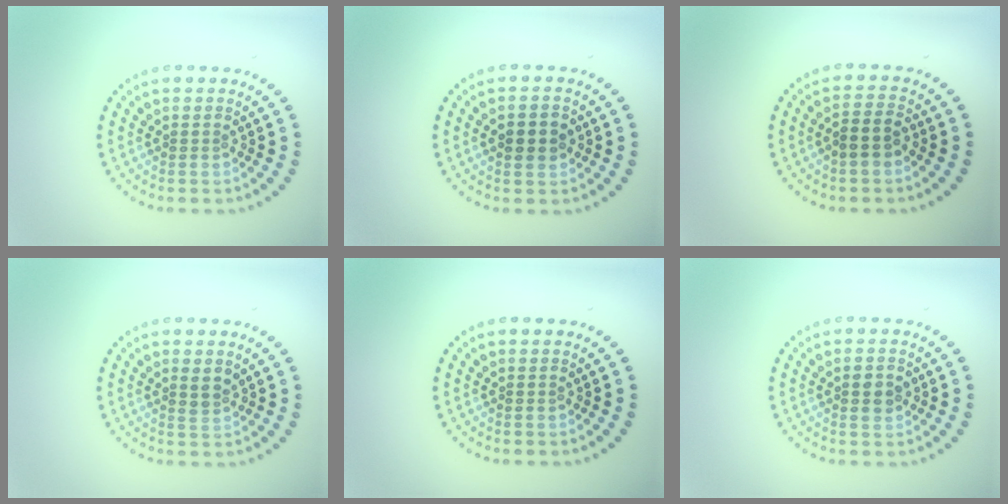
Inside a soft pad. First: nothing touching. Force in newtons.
{"total": 3.2, "press": 3.2, "slide": 0.1}
{"total": 2.2, "press": 2.0, "slide": 0.9}
{"total": 1.6, "press": 1.3, "slide": 0.9}
{"total": 0.0}
{"total": 2.4, "press": 2.4, "slide": 0.2}